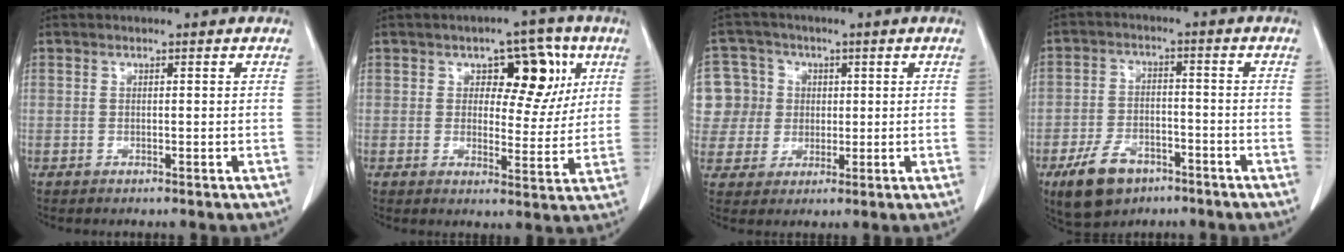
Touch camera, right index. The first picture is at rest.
{"total": 9.4, "force": [3.4, 5.1, 7.1], "torque": [-0.073, 0.021, 0.045]}
{"total": 11.1, "force": [2.2, 10.7, 1.6], "torque": [-0.058, 0.044, 0.057]}
{"total": 8.3, "force": [-5.2, 4.9, 4.3], "torque": [-0.087, 0.000, -0.085]}